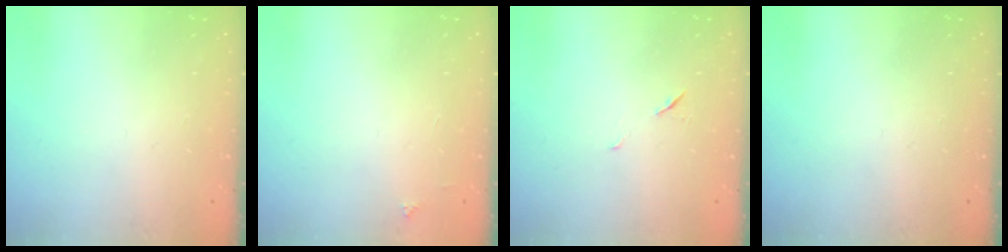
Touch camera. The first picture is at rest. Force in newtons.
{"total": 2.0, "press": 2.0, "slide": 0.3}
{"total": 3.8, "press": 3.4, "slide": 1.7}
{"total": 0.0}